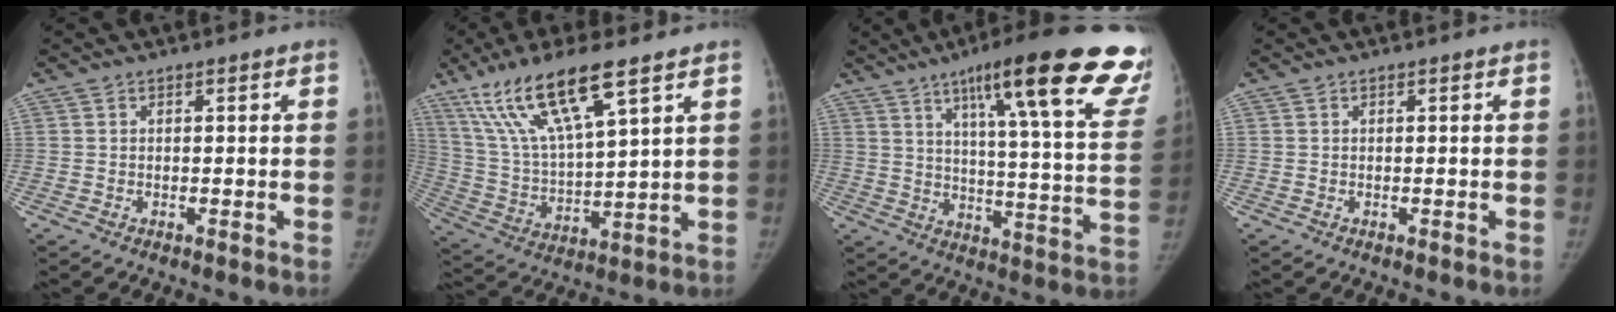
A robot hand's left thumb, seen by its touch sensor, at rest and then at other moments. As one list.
[{"total": 17.4, "force": [10.5, 3.8, 13.3], "torque": [-0.260, -0.033, 0.211]}, {"total": 28.8, "force": [17.8, 4.7, 22.1], "torque": [-0.262, -0.060, 0.240]}, {"total": 0.0}]